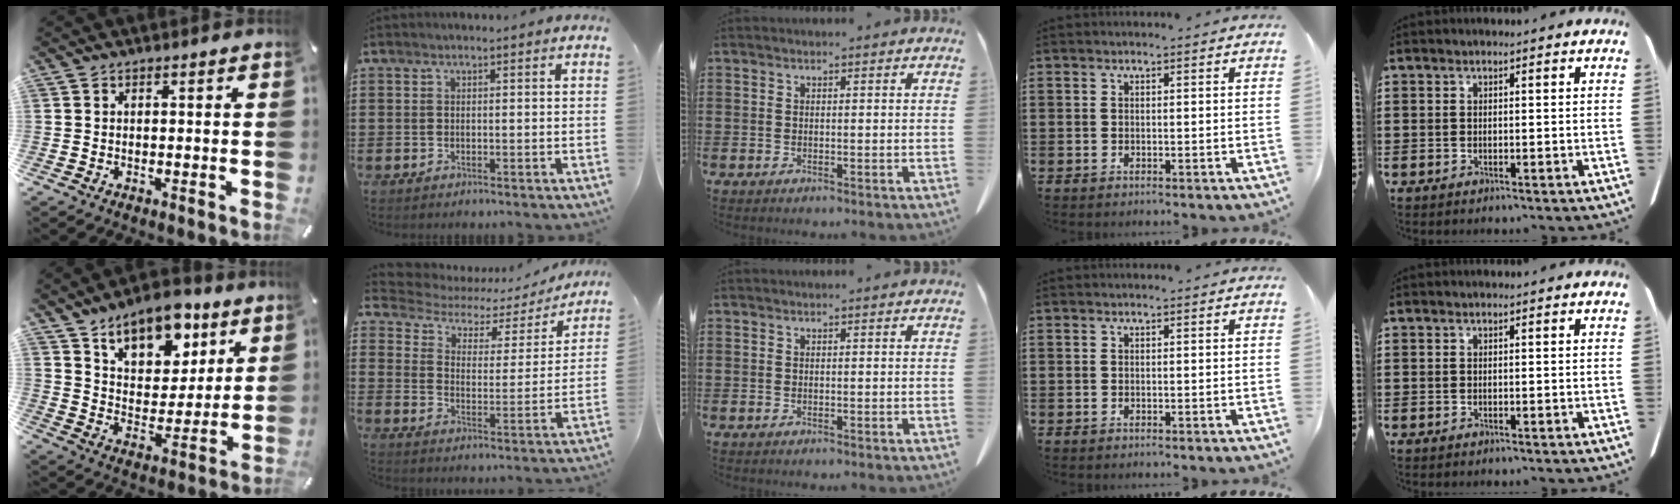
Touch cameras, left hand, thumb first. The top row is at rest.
{"thumb": {"total": 14.0, "force": [9.8, 8.0, 5.8], "torque": [-0.081, -0.064, 0.176]}, "index": {"total": 4.2, "force": [3.2, 2.3, 1.4], "torque": [-0.050, -0.019, 0.047]}}